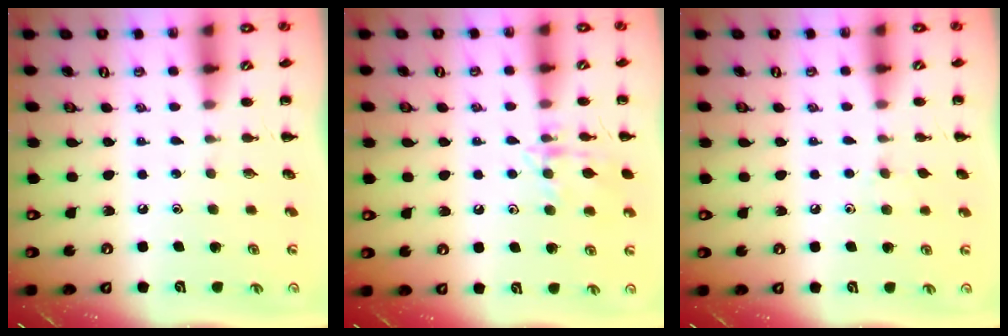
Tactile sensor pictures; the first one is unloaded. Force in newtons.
{"total": 11.4, "press": 11.4, "slide": 0.7}
{"total": 4.6, "press": 4.3, "slide": 1.5}